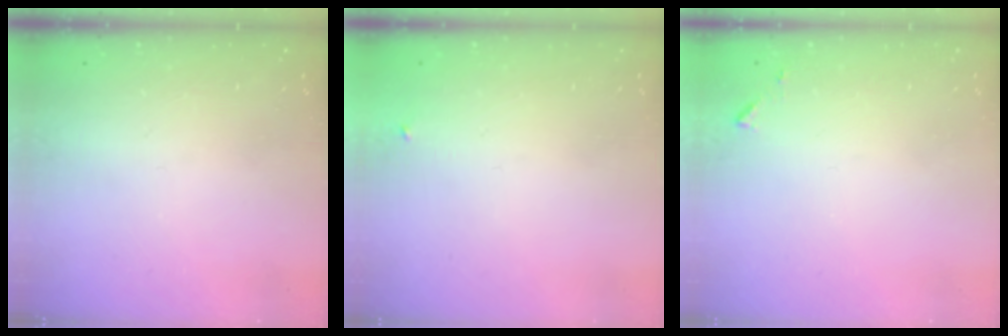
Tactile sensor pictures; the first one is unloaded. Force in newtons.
{"total": 2.3, "press": 2.3, "slide": 0.2}
{"total": 4.5, "press": 4.4, "slide": 0.4}